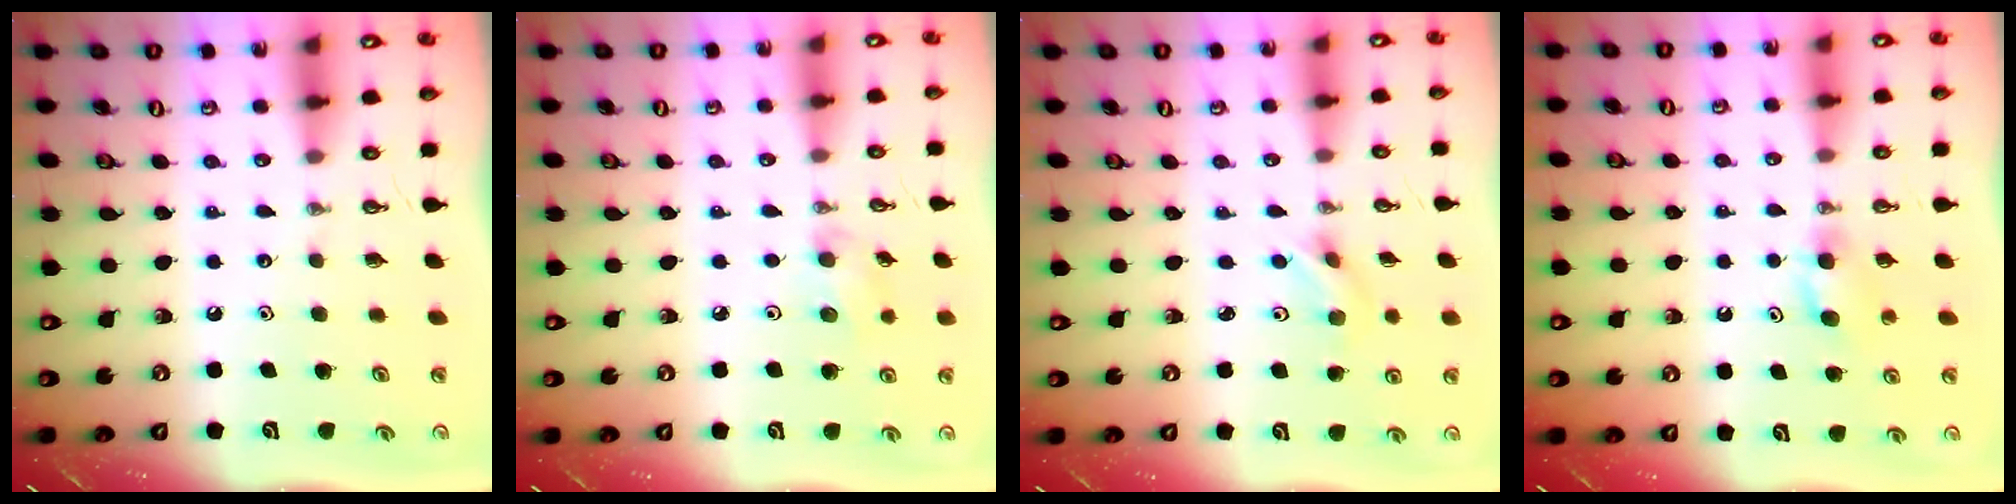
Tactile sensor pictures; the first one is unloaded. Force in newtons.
{"total": 5.6, "press": 5.3, "slide": 2.0}
{"total": 2.9, "press": 2.7, "slide": 1.2}
{"total": 3.9, "press": 3.8, "slide": 0.6}